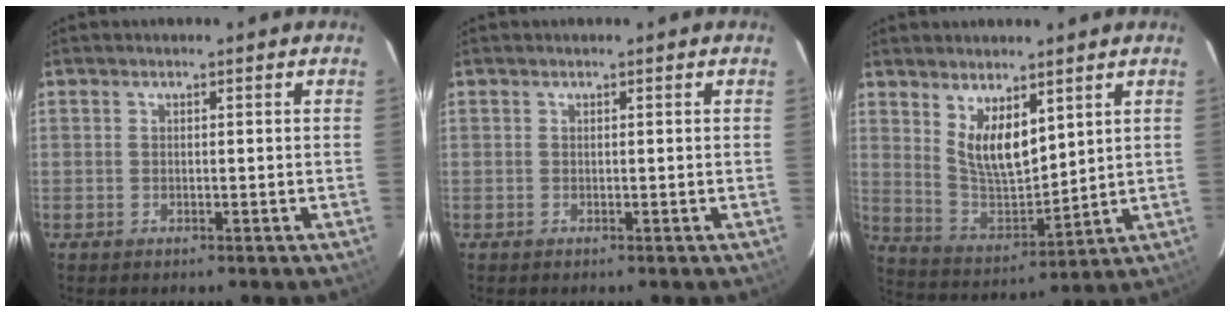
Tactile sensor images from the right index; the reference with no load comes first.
{"total": 0.0}
{"total": 9.9, "force": [5.0, 4.3, 7.4], "torque": [-0.130, -0.011, 0.110]}